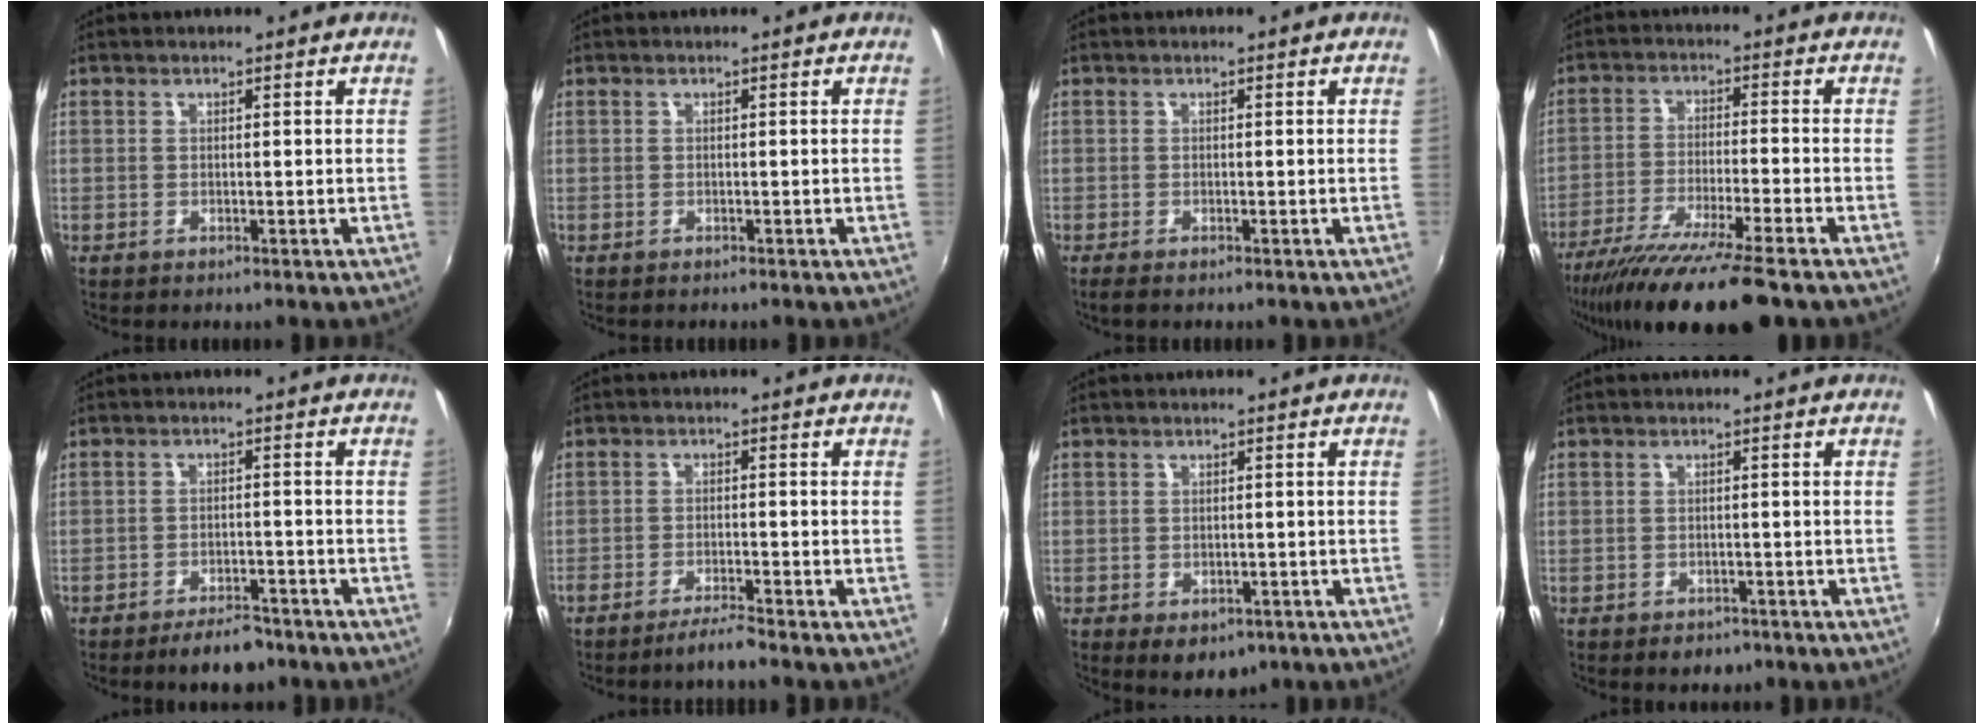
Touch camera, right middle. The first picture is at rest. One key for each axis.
{"total": 0.0}
{"total": 1.2, "fx": -0.9, "fy": 0.0, "fz": 0.7, "tx": -0.015, "ty": -0.004, "tz": -0.016}
{"total": 15.6, "fx": -12.3, "fy": 0.0, "fz": 9.6, "tx": -0.190, "ty": -0.042, "tz": -0.207}
{"total": 6.1, "fx": -5.0, "fy": 2.2, "fz": 2.7, "tx": -0.062, "ty": 0.003, "tz": -0.070}
{"total": 3.6, "fx": -3.1, "fy": -0.4, "fz": 1.7, "tx": -0.049, "ty": -0.004, "tz": -0.060}
{"total": 4.5, "fx": -1.9, "fy": 3.3, "fz": 2.4, "tx": -0.042, "ty": -0.010, "tz": -0.018}
{"total": 2.7, "fx": -1.8, "fy": 1.8, "fz": 0.8, "tx": -0.018, "ty": -0.003, "tz": -0.022}